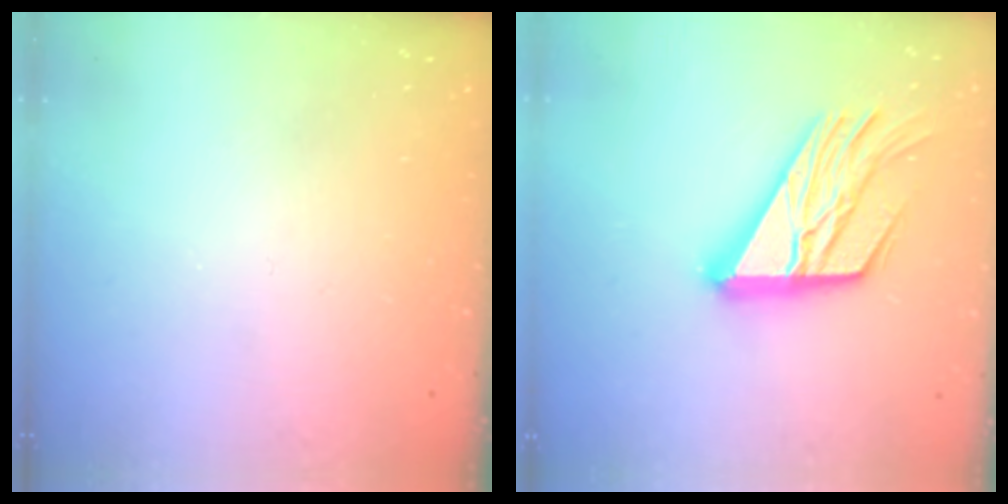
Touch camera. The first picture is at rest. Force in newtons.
{"total": 20.1, "press": 20.0, "slide": 2.1}